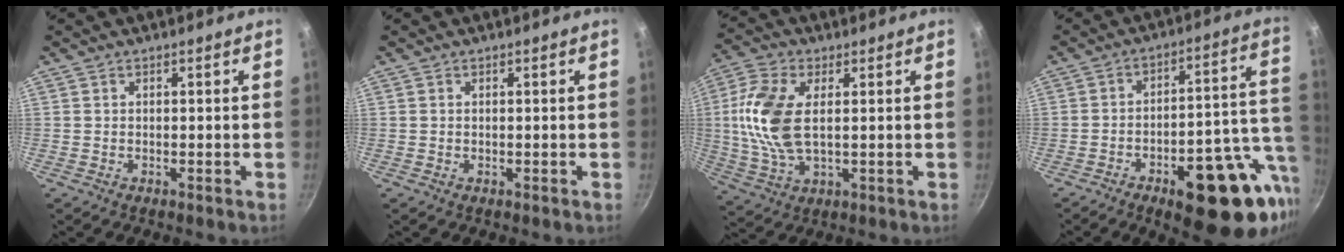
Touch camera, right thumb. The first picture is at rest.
{"total": 0.0}
{"total": 13.1, "force": [1.8, 6.8, 11.1], "torque": [-0.230, 0.004, 0.032]}
{"total": 21.6, "force": [-8.7, 8.3, 18.0], "torque": [-0.191, 0.036, -0.115]}